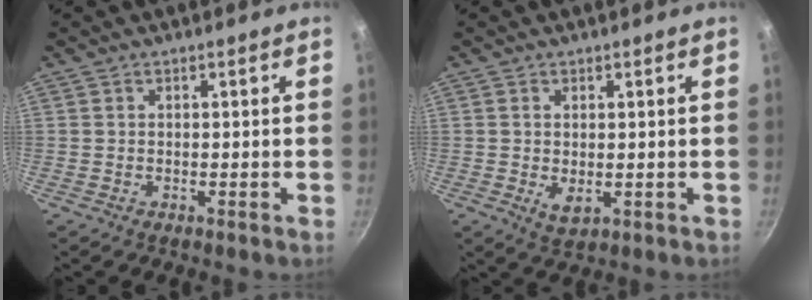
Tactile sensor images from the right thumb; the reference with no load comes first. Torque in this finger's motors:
{"motor_torque": [-0.29, 0.28, -0.16, 0.07, 0.06]}